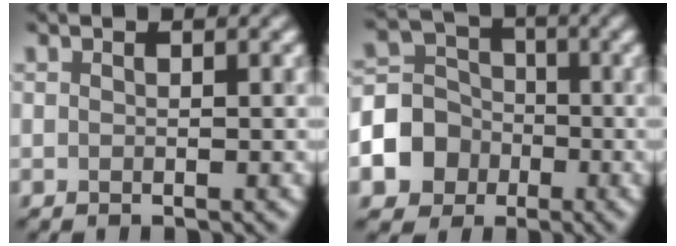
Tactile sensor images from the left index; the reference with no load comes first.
{"total": 6.3, "force": [-2.5, 5.6, 1.2], "torque": [-0.010, -0.001, -0.075]}